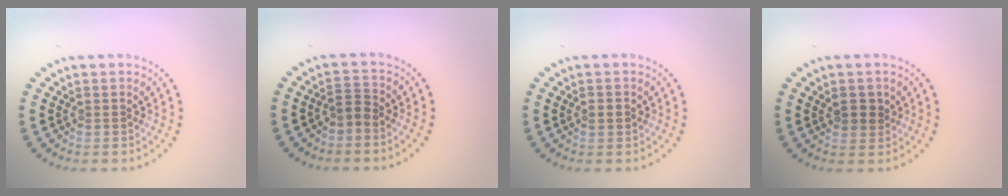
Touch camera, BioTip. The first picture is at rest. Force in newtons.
{"total": 1.4, "press": 1.1, "slide": 0.8}
{"total": 1.2, "press": 1.2, "slide": 0.1}
{"total": 1.9, "press": 1.8, "slide": 0.6}